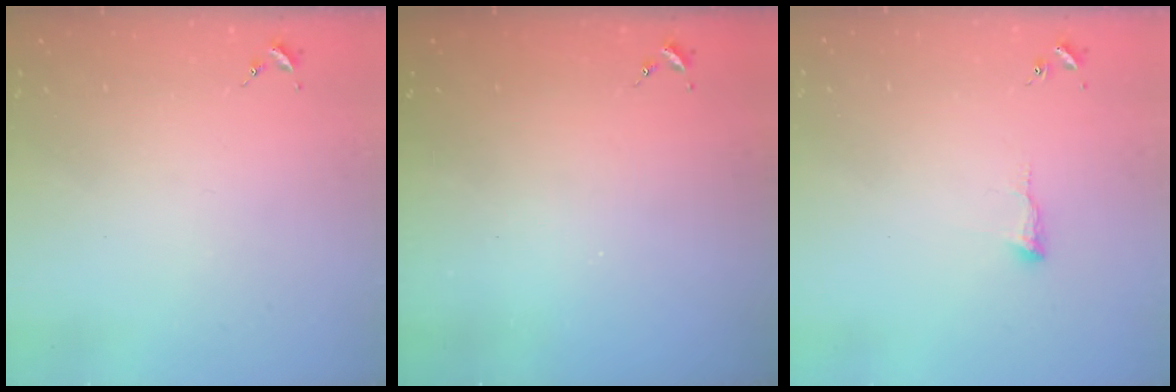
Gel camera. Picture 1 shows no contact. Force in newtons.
{"total": 0.0}
{"total": 7.5, "press": 7.5, "slide": 0.7}